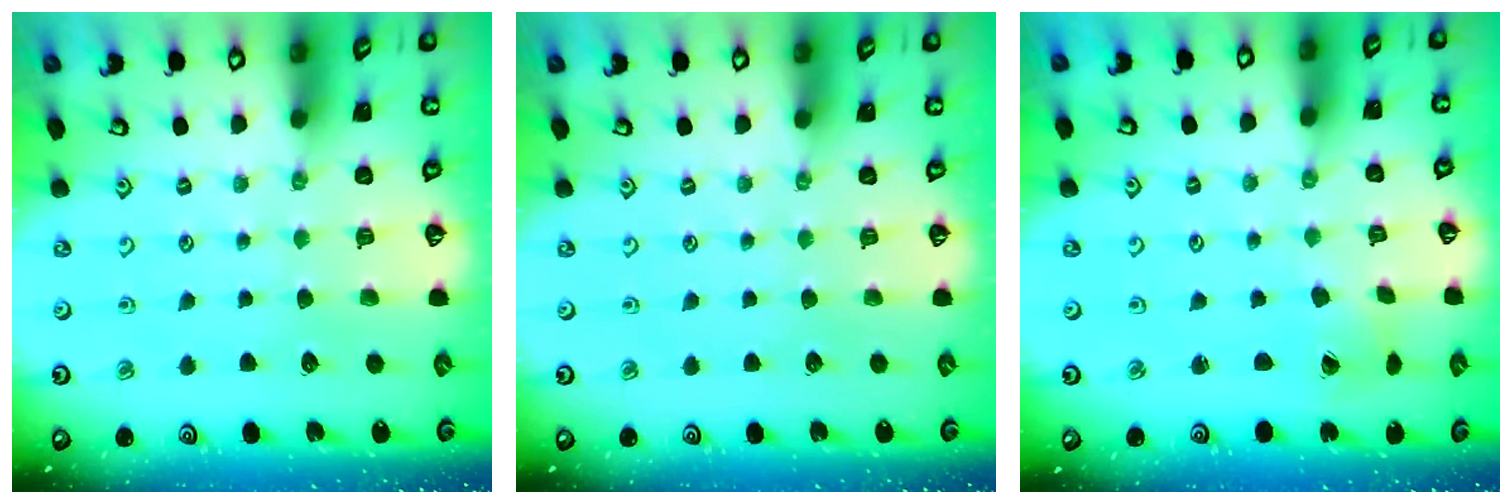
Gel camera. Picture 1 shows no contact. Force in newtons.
{"total": 0.0}
{"total": 1.5, "press": 1.5, "slide": 0.2}